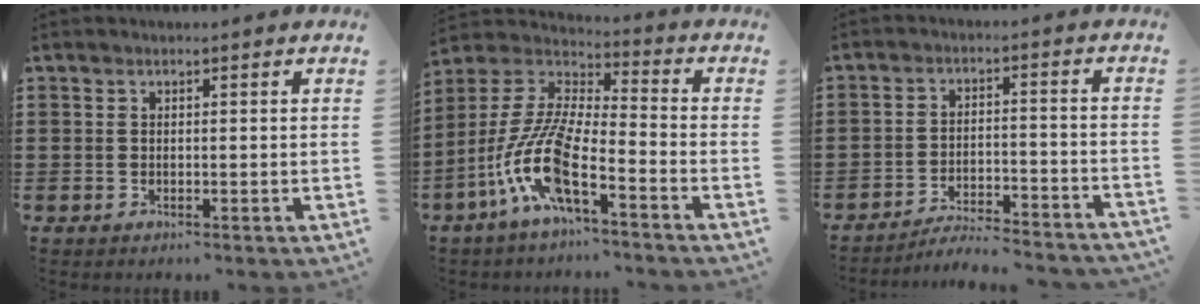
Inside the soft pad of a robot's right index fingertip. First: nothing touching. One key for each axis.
{"total": 12.0, "fx": -6.9, "fy": 2.3, "fz": 9.6, "tx": -0.233, "ty": -0.023, "tz": -0.146}
{"total": 5.1, "fx": -5.0, "fy": 0.0, "fz": 1.1, "tx": -0.023, "ty": -0.001, "tz": -0.100}